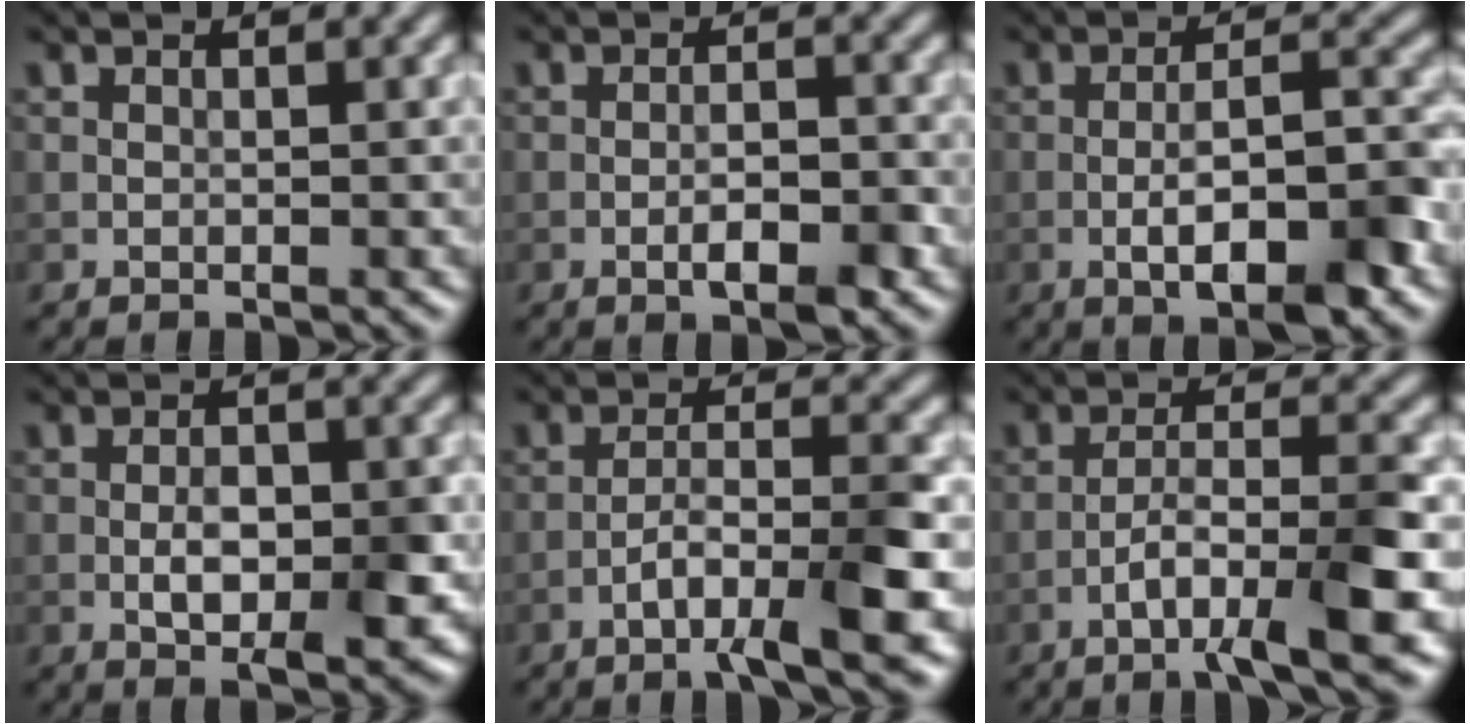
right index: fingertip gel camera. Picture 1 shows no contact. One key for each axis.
{"total": 3.5, "fx": -1.4, "fy": 1.1, "fz": 3.1, "tx": -0.055, "ty": 0.001, "tz": -0.024}
{"total": 7.5, "fx": -3.0, "fy": 2.1, "fz": 6.6, "tx": -0.105, "ty": 0.008, "tz": -0.051}
{"total": 5.1, "fx": -1.3, "fy": 2.1, "fz": 4.4, "tx": -0.075, "ty": 0.000, "tz": -0.021}
{"total": 6.7, "fx": -3.4, "fy": 1.2, "fz": 5.7, "tx": -0.095, "ty": 0.010, "tz": -0.058}
{"total": 7.6, "fx": -3.6, "fy": 1.6, "fz": 6.6, "tx": -0.108, "ty": 0.009, "tz": -0.061}